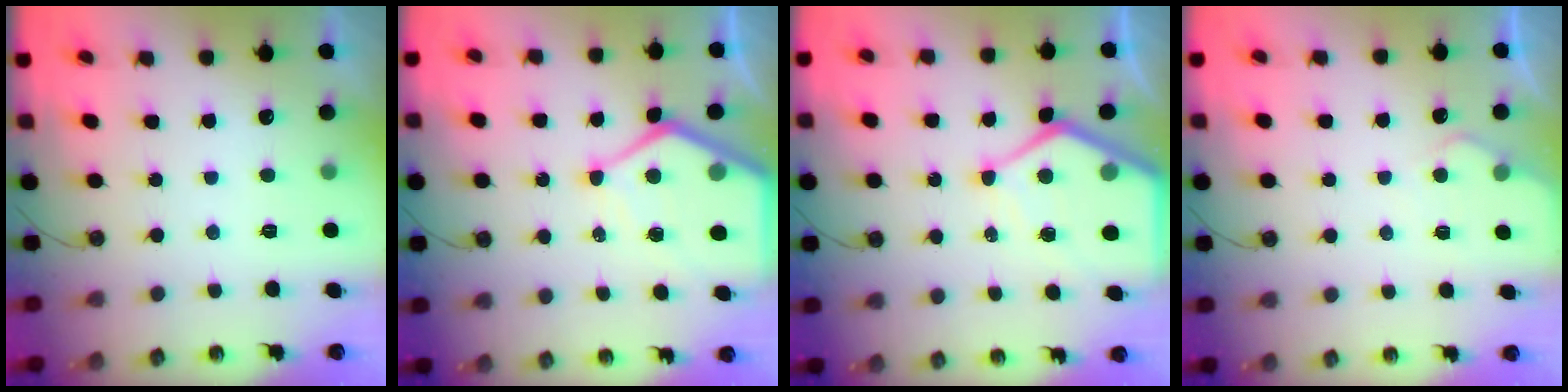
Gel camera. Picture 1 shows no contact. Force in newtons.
{"total": 12.3, "press": 12.2, "slide": 1.2}
{"total": 12.3, "press": 12.2, "slide": 1.2}
{"total": 4.1, "press": 4.0, "slide": 0.5}